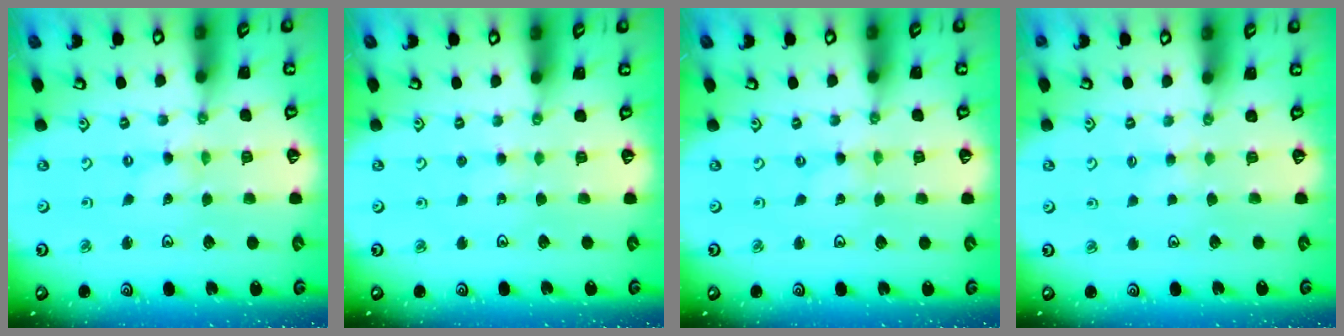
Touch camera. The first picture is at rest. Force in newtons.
{"total": 2.5, "press": 2.5, "slide": 0.4}
{"total": 0.0}
{"total": 2.3, "press": 2.3, "slide": 0.4}